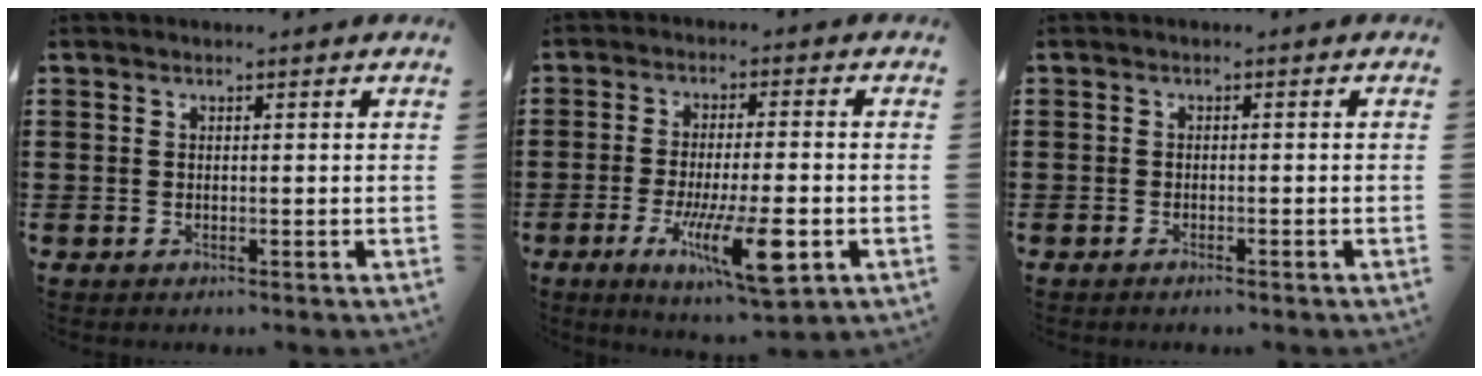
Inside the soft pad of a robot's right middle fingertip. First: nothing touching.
{"total": 10.5, "force": [-3.6, 2.6, 9.5], "torque": [-0.180, -0.010, -0.059]}
{"total": 0.6, "force": [-0.5, 0.0, 0.3], "torque": [-0.008, -0.002, -0.010]}